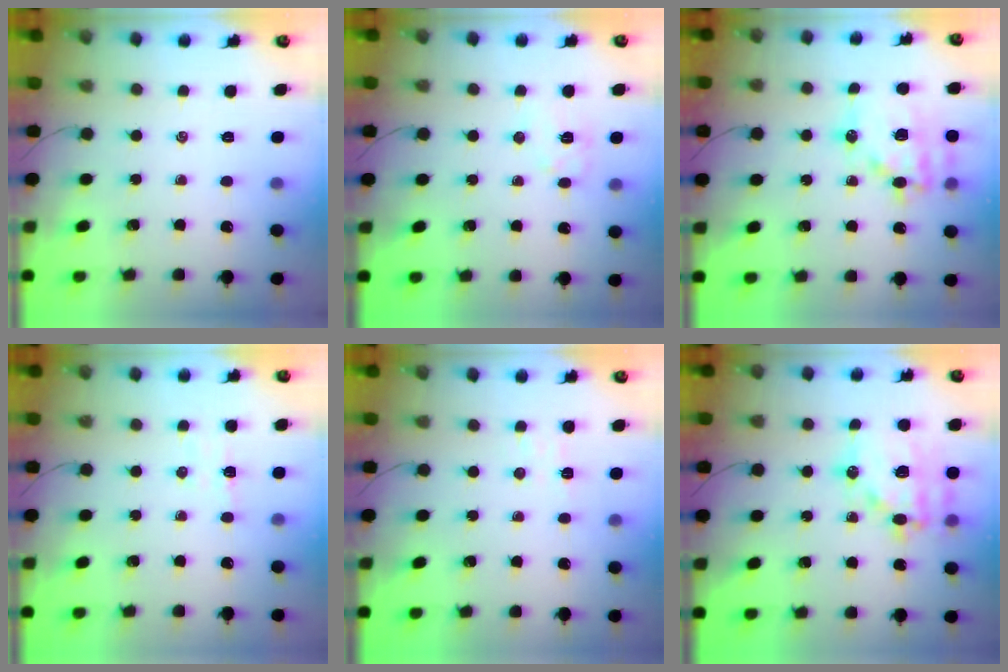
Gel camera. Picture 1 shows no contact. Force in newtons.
{"total": 6.2, "press": 6.2, "slide": 0.5}
{"total": 17.7, "press": 17.4, "slide": 3.3}
{"total": 4.7, "press": 4.6, "slide": 1.0}
{"total": 5.4, "press": 5.4, "slide": 0.9}
{"total": 17.0, "press": 16.6, "slide": 3.5}